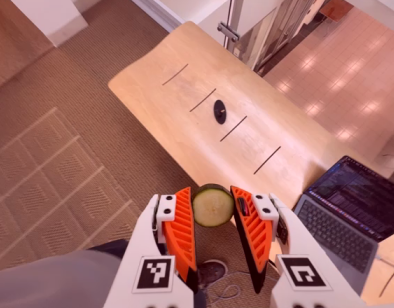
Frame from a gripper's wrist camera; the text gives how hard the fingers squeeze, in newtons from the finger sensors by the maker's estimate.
{"total": 8.0, "left": 8.1, "right": 7.9}